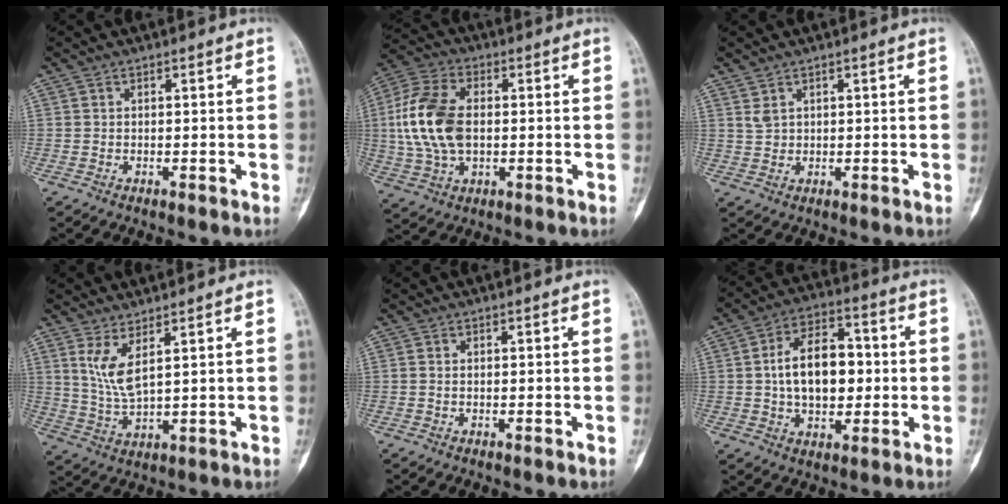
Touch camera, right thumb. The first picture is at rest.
{"total": 14.9, "force": [0.6, 8.9, 11.9], "torque": [-0.248, 0.011, 0.011]}
{"total": 1.9, "force": [1.3, 1.1, 0.9], "torque": [-0.012, -0.004, 0.032]}
{"total": 6.3, "force": [3.0, 1.5, 5.3], "torque": [-0.117, -0.031, 0.072]}
{"total": 0.0}
{"total": 13.9, "force": [0.4, 8.5, 11.1], "torque": [-0.155, 0.018, 0.006]}